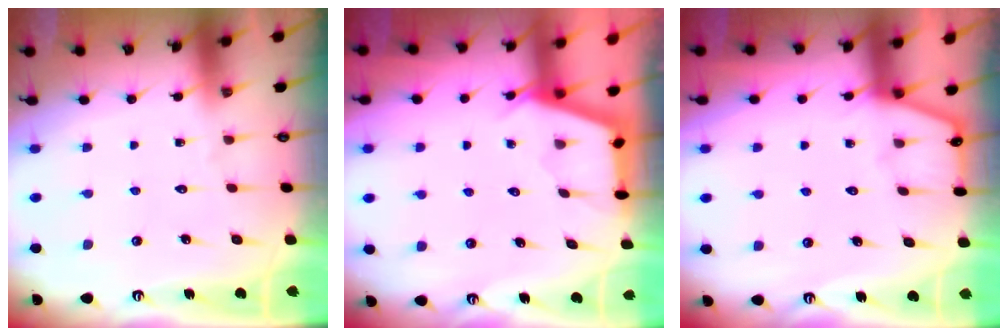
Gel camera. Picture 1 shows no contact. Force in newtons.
{"total": 2.9, "press": 2.9, "slide": 0.3}
{"total": 2.5, "press": 2.4, "slide": 0.3}